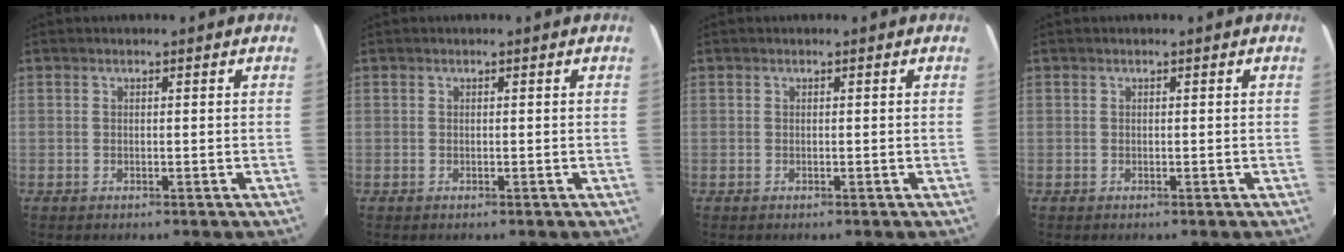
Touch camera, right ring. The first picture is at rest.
{"total": 0.0}
{"total": 0.0}
{"total": 0.0}